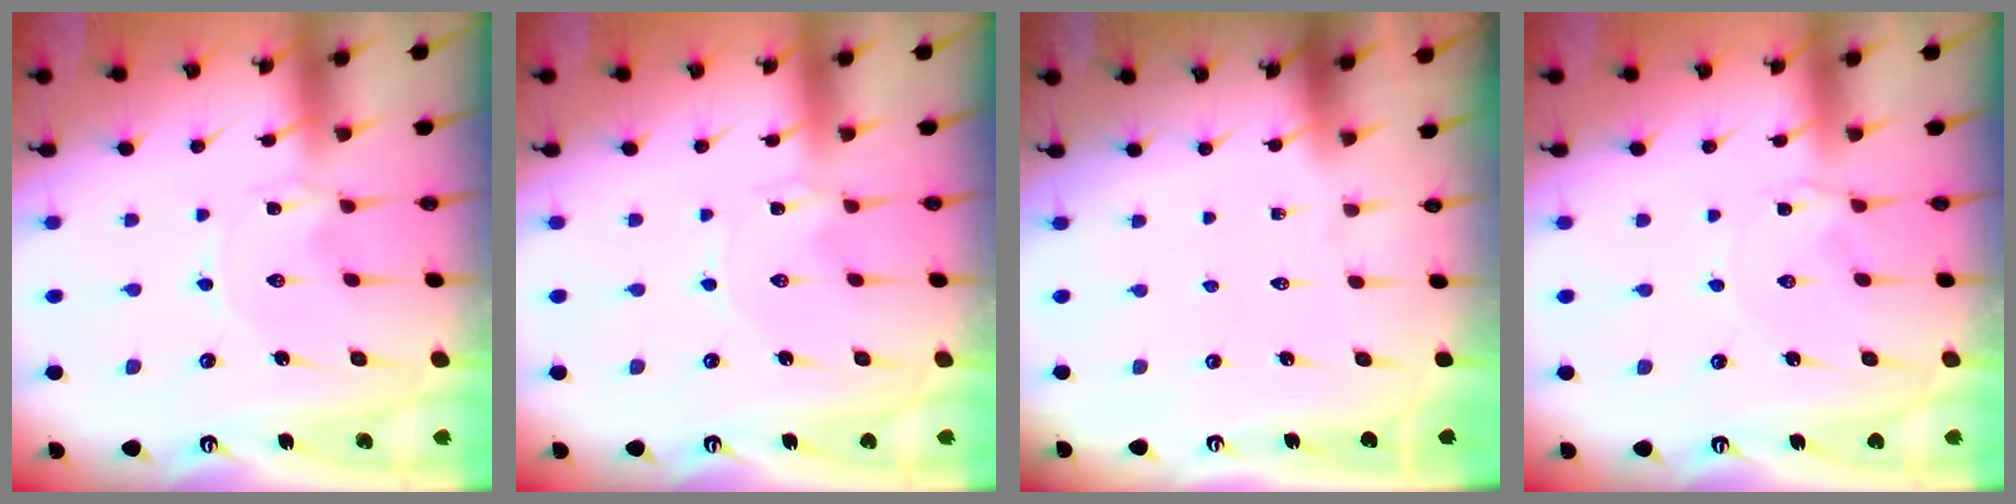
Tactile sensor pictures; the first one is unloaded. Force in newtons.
{"total": 0.0}
{"total": 0.0}
{"total": 0.8, "press": 0.7, "slide": 0.3}